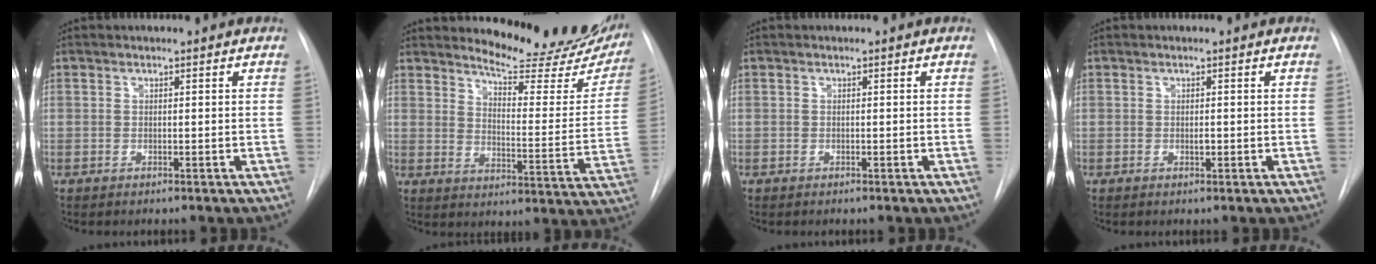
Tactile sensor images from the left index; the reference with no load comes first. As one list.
[{"total": 19.2, "force": [17.5, 4.0, 6.9], "torque": [-0.077, -0.082, 0.207]}, {"total": 0.0}, {"total": 0.5, "force": [0.0, 0.2, 0.5], "torque": [-0.006, 0.000, -0.001]}]